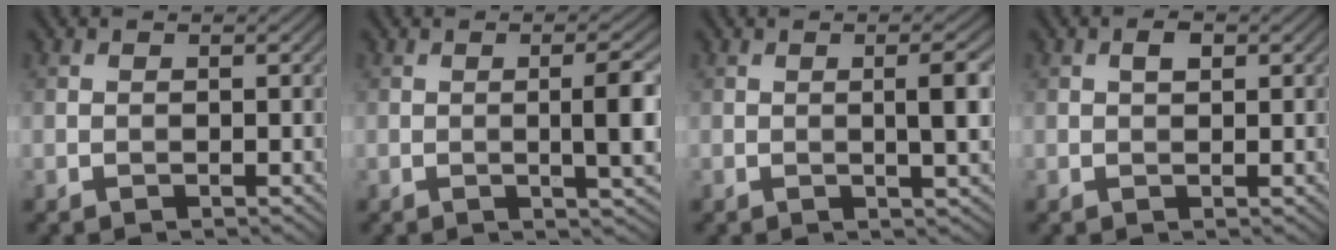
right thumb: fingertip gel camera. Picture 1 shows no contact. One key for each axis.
{"total": 4.5, "fx": -0.1, "fy": 0.5, "fz": 4.5, "tx": -0.076, "ty": 0.004, "tz": -0.002}
{"total": 3.4, "fx": 0.2, "fy": 0.4, "fz": 3.3, "tx": -0.053, "ty": 0.003, "tz": 0.003}
{"total": 1.5, "fx": 0.5, "fy": 0.7, "fz": 1.2, "tx": -0.020, "ty": 0.001, "tz": 0.008}